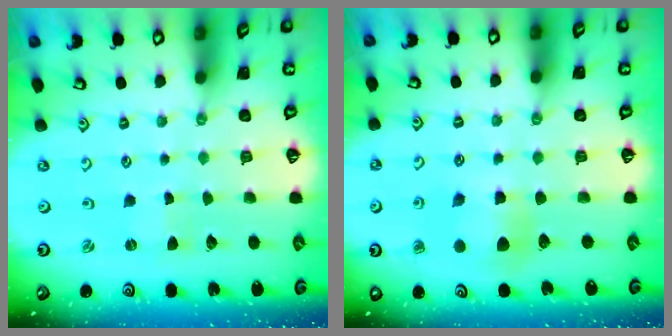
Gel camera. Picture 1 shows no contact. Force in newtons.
{"total": 6.1, "press": 6.1, "slide": 0.6}